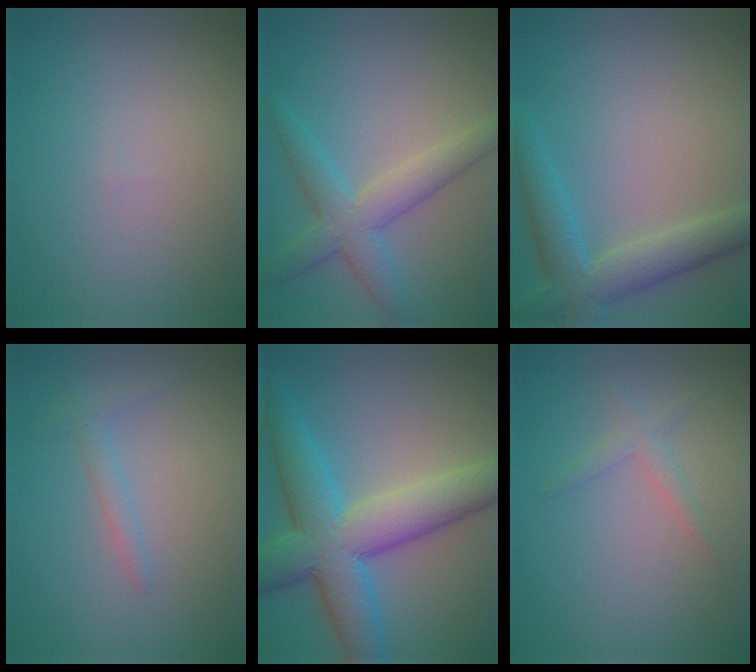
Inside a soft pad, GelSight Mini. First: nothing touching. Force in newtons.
{"total": 4.4, "press": 4.4, "slide": 0.1}
{"total": 5.1, "press": 5.1, "slide": 0.2}
{"total": 1.4, "press": 1.4, "slide": 0.1}
{"total": 9.5, "press": 9.5, "slide": 0.2}
{"total": 1.3, "press": 1.3, "slide": 0.2}